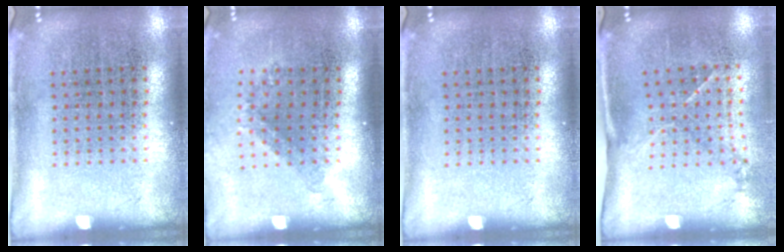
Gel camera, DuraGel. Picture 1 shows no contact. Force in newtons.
{"total": 1.3, "press": 0.8, "slide": 0.9}
{"total": 0.0}
{"total": 1.5, "press": 1.0, "slide": 1.1}